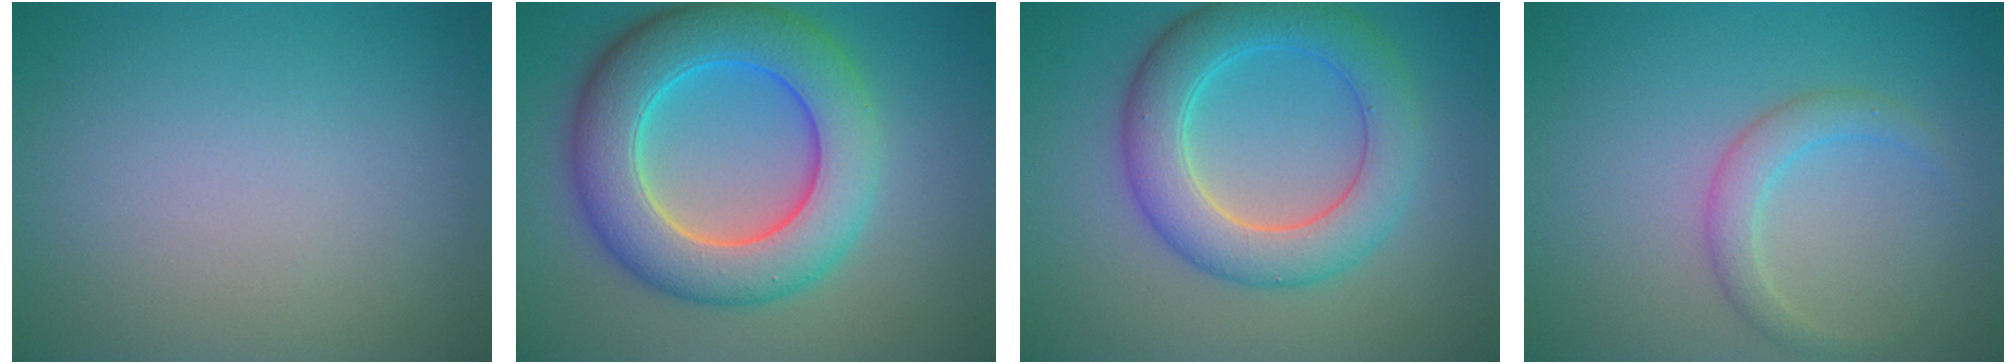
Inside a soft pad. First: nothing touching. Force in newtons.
{"total": 9.8, "press": 9.8, "slide": 0.6}
{"total": 6.7, "press": 6.7, "slide": 0.2}
{"total": 2.3, "press": 2.3, "slide": 0.0}